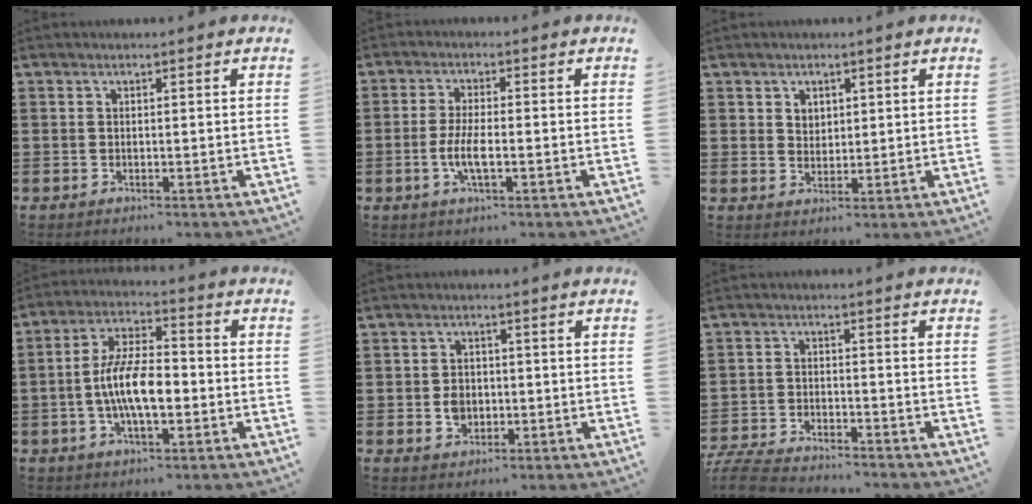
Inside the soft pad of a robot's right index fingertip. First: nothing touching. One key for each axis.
{"total": 4.7, "fx": -1.3, "fy": 1.2, "fz": 4.3, "tx": -0.094, "ty": -0.004, "tz": -0.031}
{"total": 2.2, "fx": 1.3, "fy": 1.7, "fz": 0.5, "tx": -0.014, "ty": 0.008, "tz": 0.025}
{"total": 9.3, "fx": -1.9, "fy": 3.7, "fz": 8.4, "tx": -0.179, "ty": 0.002, "tz": -0.041}
{"total": 3.0, "fx": -0.5, "fy": 2.5, "fz": 1.7, "tx": -0.037, "ty": 0.004, "tz": -0.011}
{"total": 5.3, "fx": -5.2, "fy": 0.5, "fz": 1.1, "tx": -0.043, "ty": -0.004, "tz": -0.110}